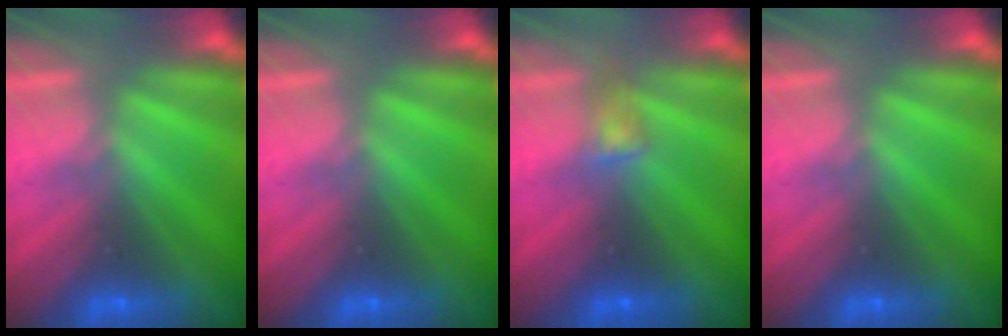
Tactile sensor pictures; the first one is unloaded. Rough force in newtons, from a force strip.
{"total": 0.0}
{"total": 3.2}
{"total": 0.0}